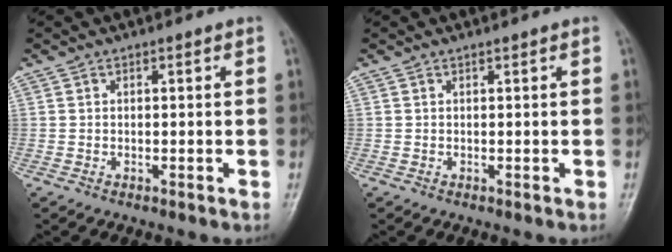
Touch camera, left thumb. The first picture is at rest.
{"total": 0.0}